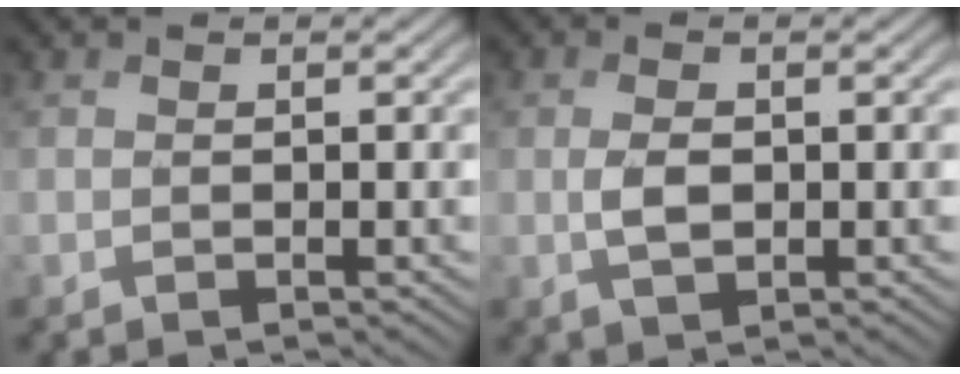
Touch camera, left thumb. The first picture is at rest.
{"total": 3.0, "force": [-0.1, 1.6, 2.5], "torque": [-0.054, -0.002, 0.000]}